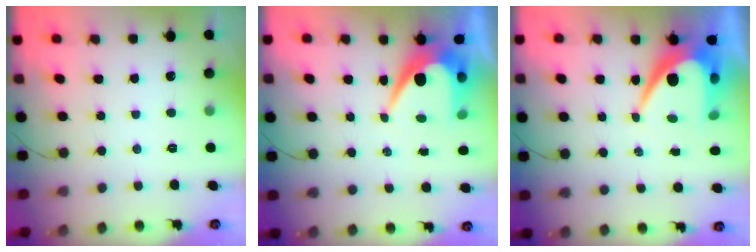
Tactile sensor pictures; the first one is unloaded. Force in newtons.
{"total": 7.8, "press": 7.7, "slide": 0.5}
{"total": 9.9, "press": 9.9, "slide": 0.4}